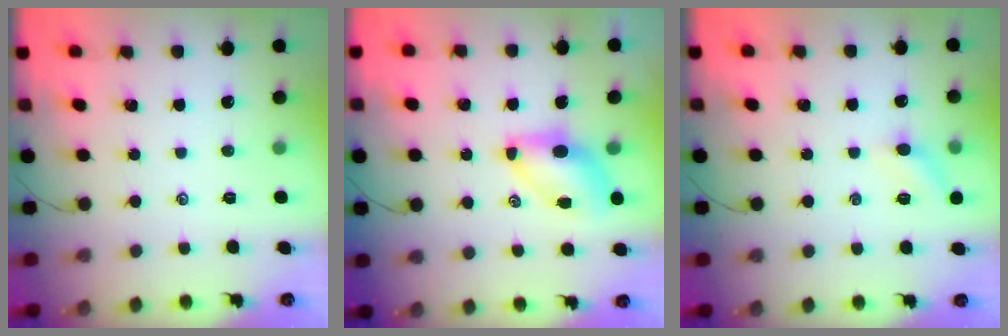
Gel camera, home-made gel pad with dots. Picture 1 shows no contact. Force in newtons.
{"total": 7.1, "press": 6.9, "slide": 1.3}
{"total": 6.5, "press": 6.2, "slide": 2.0}